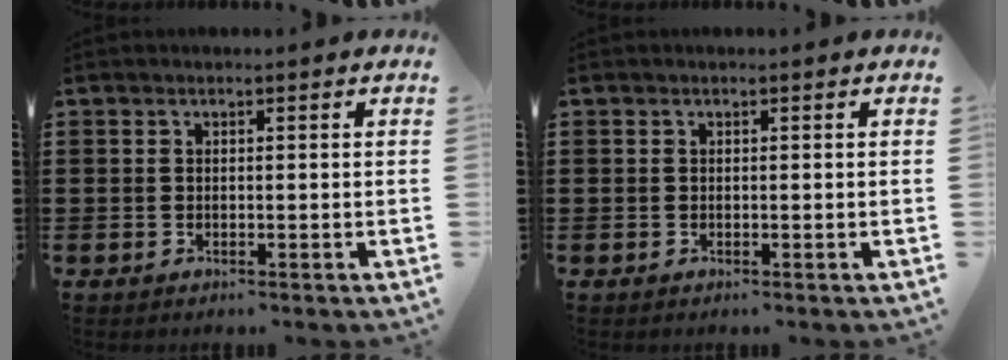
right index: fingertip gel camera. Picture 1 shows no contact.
{"total": 0.0}